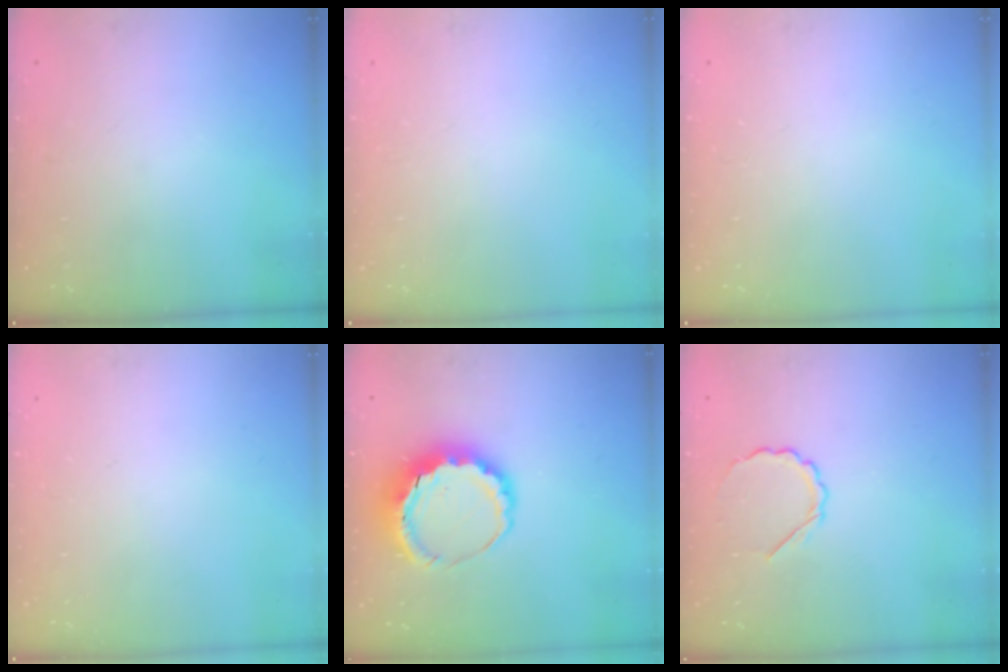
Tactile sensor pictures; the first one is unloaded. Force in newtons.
{"total": 0.0}
{"total": 0.0}
{"total": 0.0}
{"total": 8.8, "press": 8.6, "slide": 1.8}
{"total": 4.9, "press": 4.7, "slide": 1.3}